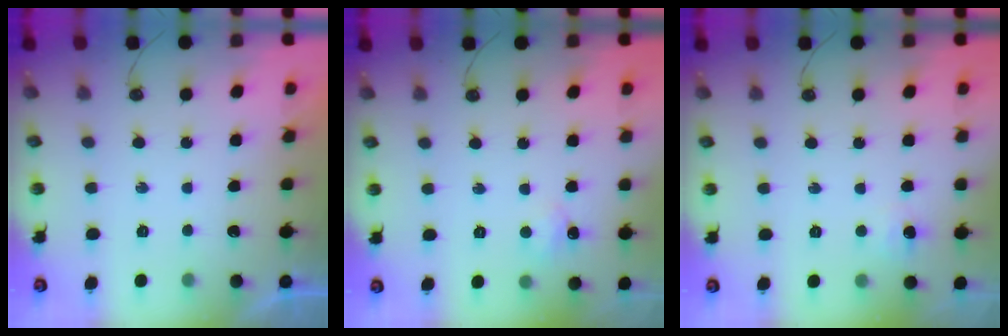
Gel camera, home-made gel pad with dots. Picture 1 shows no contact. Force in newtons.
{"total": 6.9, "press": 6.8, "slide": 1.0}
{"total": 4.9, "press": 4.8, "slide": 1.1}